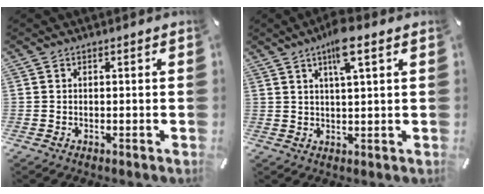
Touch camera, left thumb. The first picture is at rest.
{"total": 7.0, "force": [4.0, 1.3, 5.7], "torque": [-0.111, 0.003, 0.066]}